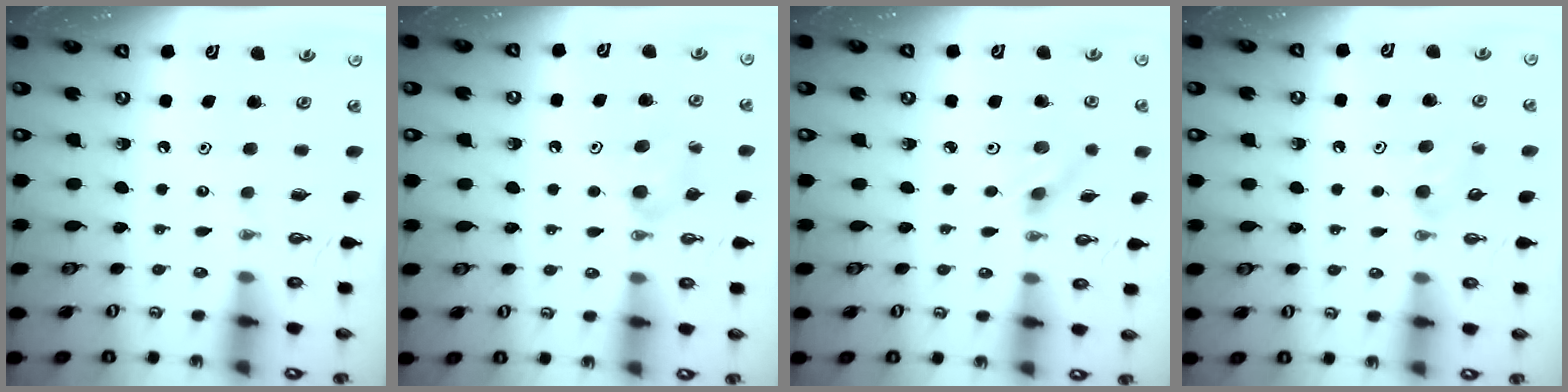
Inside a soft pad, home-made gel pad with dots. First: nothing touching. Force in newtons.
{"total": 8.1, "press": 4.5, "slide": 6.8}
{"total": 2.8, "press": 2.4, "slide": 1.4}
{"total": 3.6, "press": 3.4, "slide": 1.2}